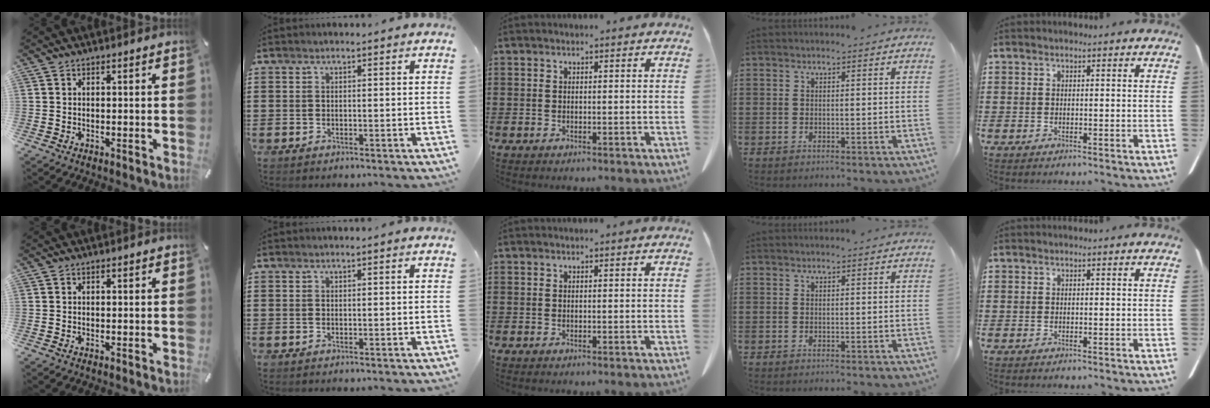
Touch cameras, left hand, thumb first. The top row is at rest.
{}